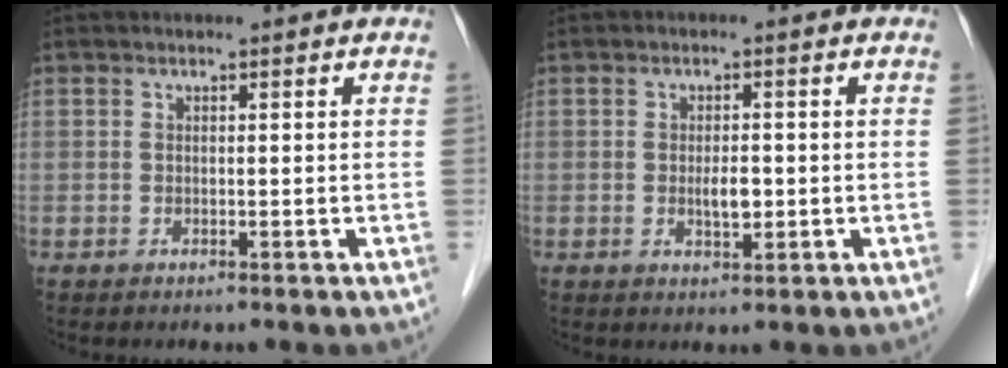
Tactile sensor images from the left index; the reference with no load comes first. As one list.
[{"total": 2.9, "force": [-0.4, 1.1, 2.6], "torque": [-0.048, 0.000, -0.003]}]